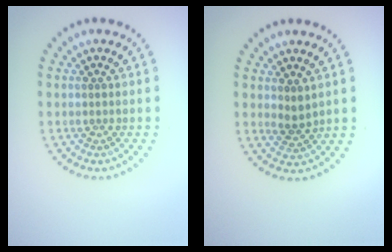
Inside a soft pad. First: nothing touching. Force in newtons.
{"total": 1.6, "press": 1.3, "slide": 1.0}